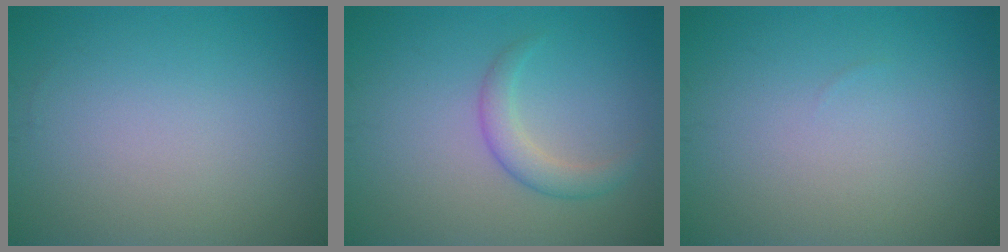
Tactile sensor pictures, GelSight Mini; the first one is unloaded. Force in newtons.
{"total": 2.3, "press": 2.3, "slide": 0.0}
{"total": 0.0}